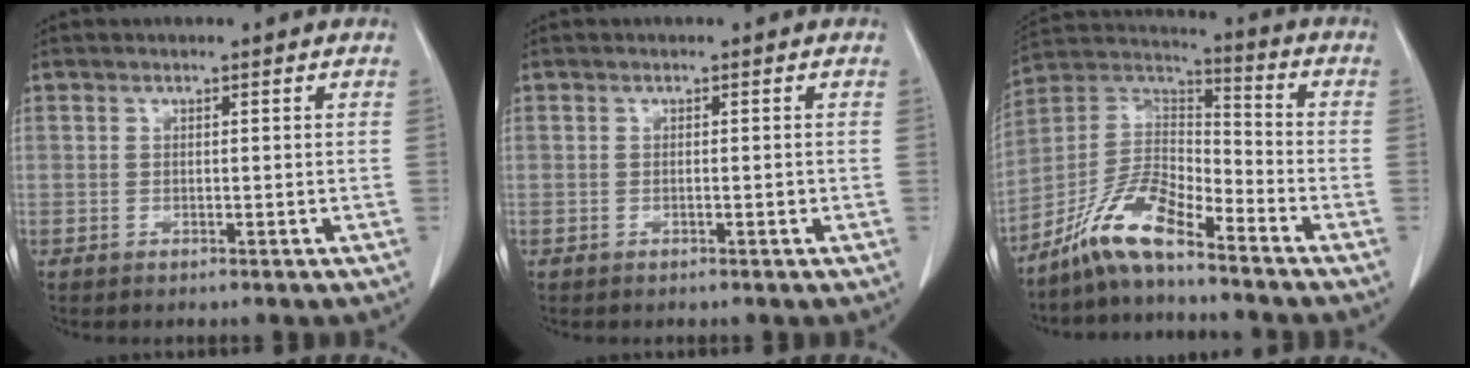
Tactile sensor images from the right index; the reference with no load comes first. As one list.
[{"total": 0.7, "force": [-0.1, 0.2, 0.7], "torque": [-0.012, -0.001, -0.001]}, {"total": 10.5, "force": [-8.1, 2.3, 6.2], "torque": [-0.130, 0.021, -0.156]}]